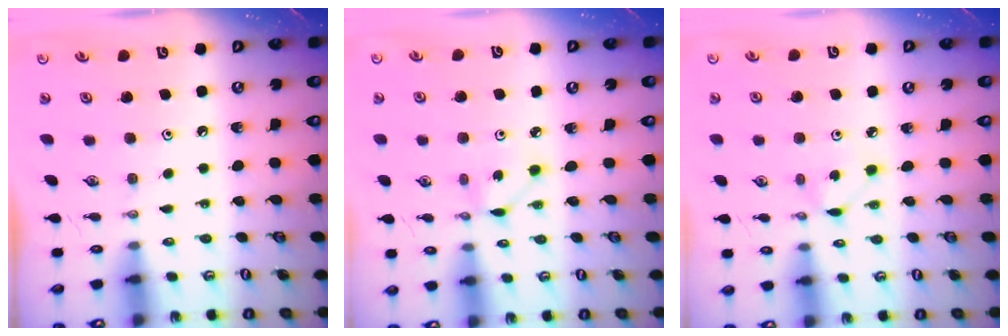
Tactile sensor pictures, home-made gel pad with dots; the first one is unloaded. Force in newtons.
{"total": 2.0, "press": 2.0, "slide": 0.3}
{"total": 2.5, "press": 2.4, "slide": 0.3}